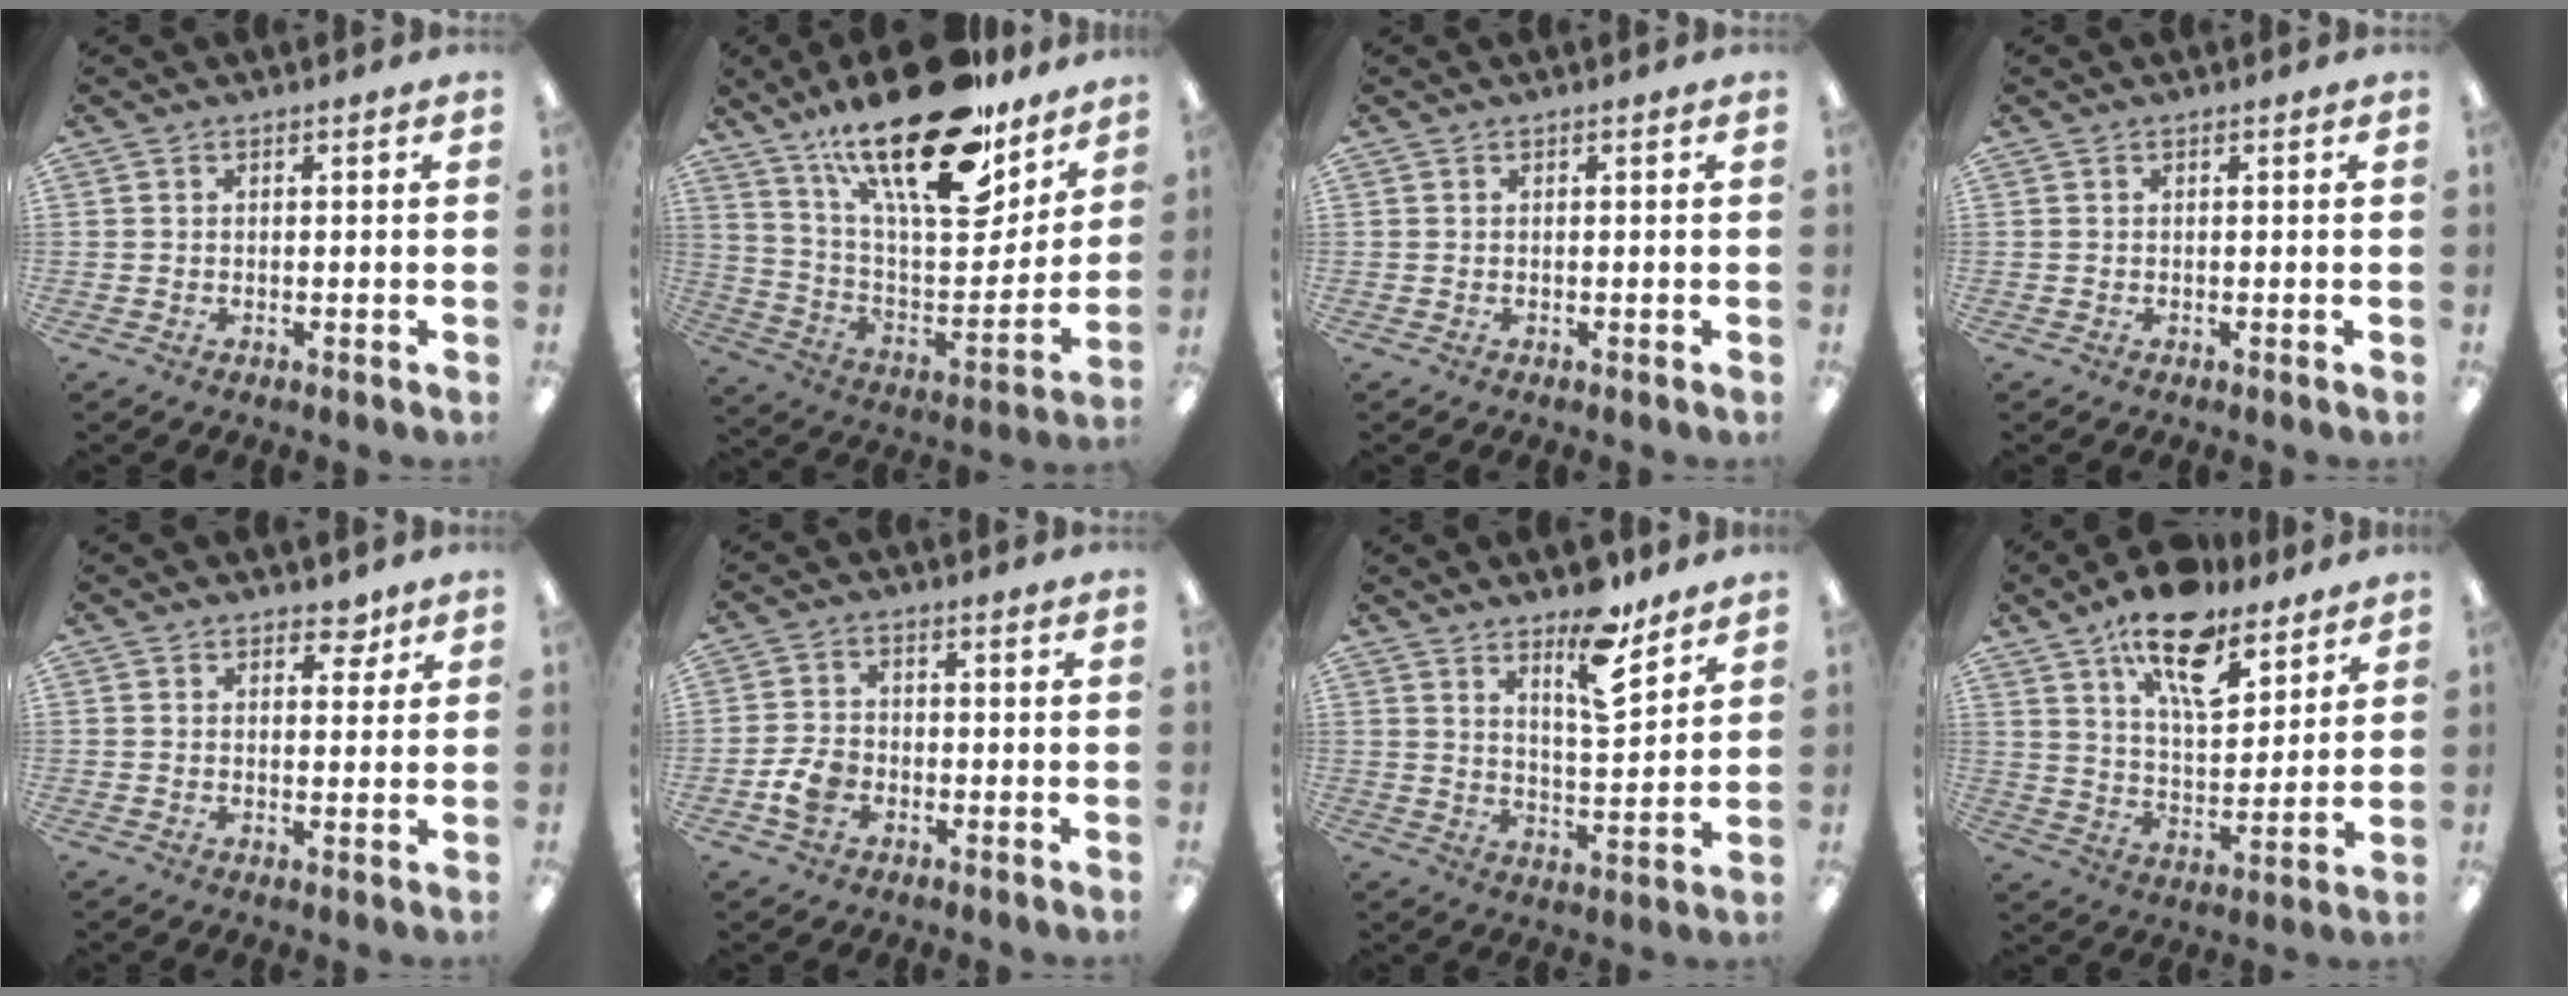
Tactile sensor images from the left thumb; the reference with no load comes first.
{"total": 28.0, "force": [18.7, 10.1, 18.2], "torque": [-0.273, -0.111, 0.316]}
{"total": 0.0}
{"total": 0.0}
{"total": 3.9, "force": [2.8, 2.2, 1.7], "torque": [0.001, -0.013, 0.043]}
{"total": 5.5, "force": [-2.3, 3.9, 3.2], "torque": [-0.070, 0.009, -0.043]}
{"total": 11.2, "force": [8.4, 3.3, 6.6], "torque": [-0.106, -0.049, 0.143]}
{"total": 16.1, "force": [11.2, 6.7, 9.4], "torque": [-0.147, -0.059, 0.191]}